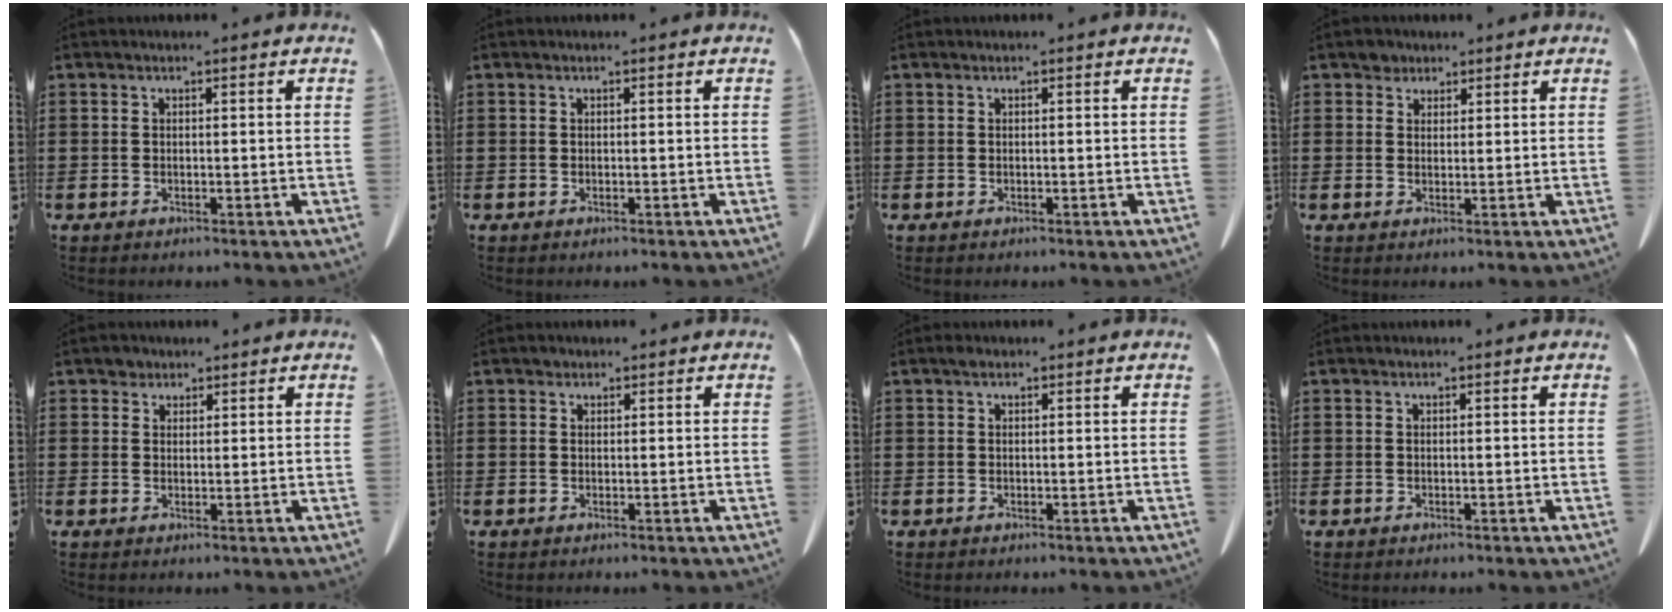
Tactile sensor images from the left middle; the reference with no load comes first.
{"total": 0.0}
{"total": 0.0}
{"total": 2.3, "force": [1.9, 1.4, 0.1], "torque": [-0.002, 0.004, 0.034]}
{"total": 0.7, "force": [0.6, 0.4, 0.0], "torque": [-0.002, 0.002, 0.011]}
{"total": 0.7, "force": [0.4, 0.5, 0.0], "torque": [-0.003, 0.004, 0.008]}
{"total": 0.6, "force": [0.3, 0.4, 0.4], "torque": [-0.009, 0.004, 0.005]}
{"total": 0.0}